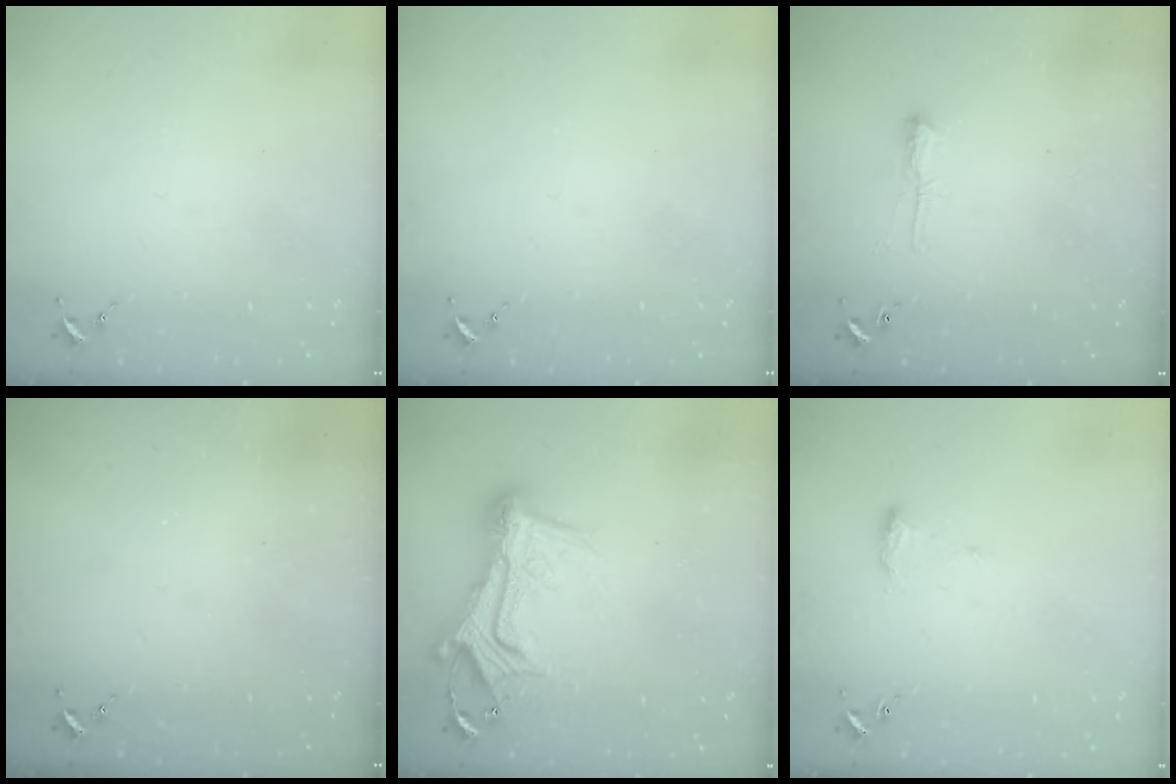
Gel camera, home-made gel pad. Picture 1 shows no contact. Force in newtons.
{"total": 0.0}
{"total": 3.9, "press": 3.8, "slide": 0.6}
{"total": 0.0}
{"total": 16.3, "press": 16.2, "slide": 1.3}
{"total": 7.0, "press": 7.0, "slide": 0.8}